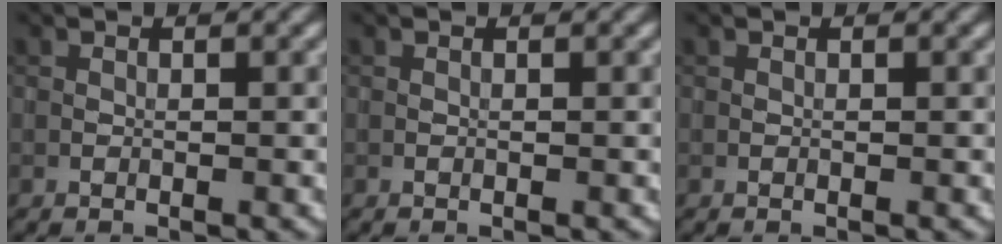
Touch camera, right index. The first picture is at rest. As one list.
[{"total": 0.0}, {"total": 0.0}]